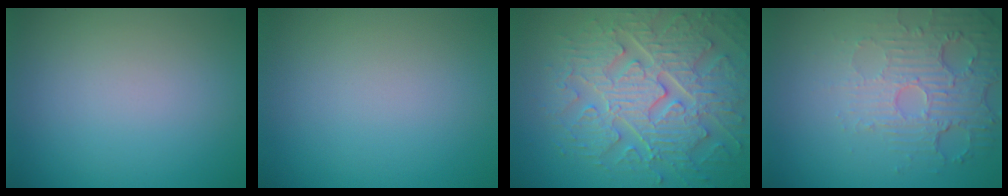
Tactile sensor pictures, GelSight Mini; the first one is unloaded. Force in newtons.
{"total": 0.0}
{"total": 8.5, "press": 6.5, "slide": 5.4}
{"total": 5.7, "press": 3.5, "slide": 4.5}